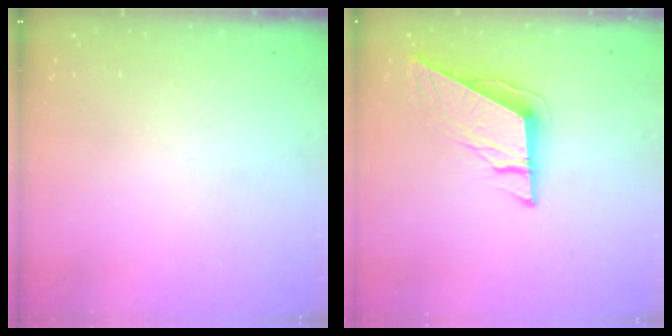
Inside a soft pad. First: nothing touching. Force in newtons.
{"total": 9.1, "press": 9.1, "slide": 0.3}